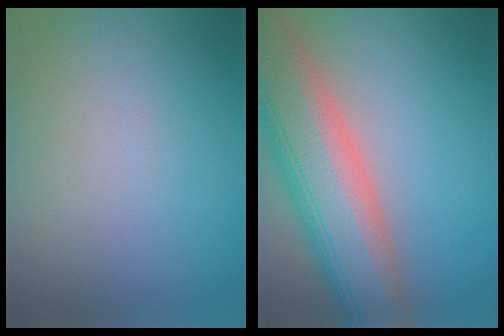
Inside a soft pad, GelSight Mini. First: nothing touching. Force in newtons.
{"total": 12.1, "press": 12.1, "slide": 0.7}